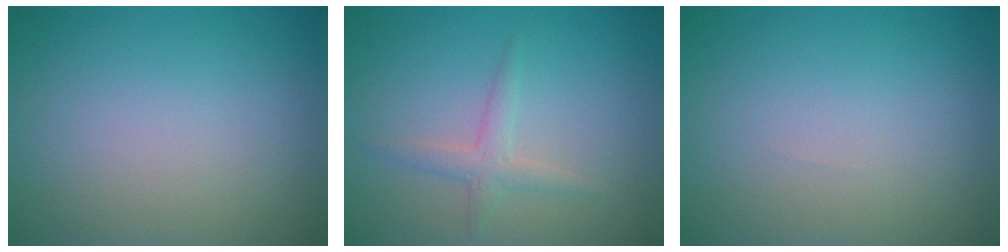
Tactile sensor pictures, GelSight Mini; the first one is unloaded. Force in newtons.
{"total": 1.8, "press": 1.8, "slide": 0.1}
{"total": 0.0}